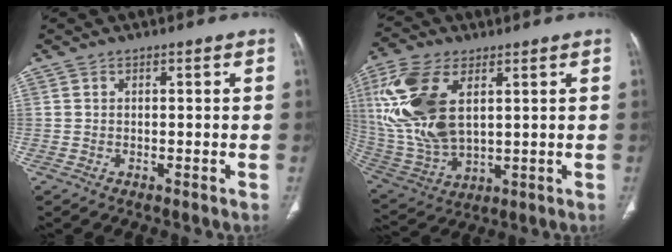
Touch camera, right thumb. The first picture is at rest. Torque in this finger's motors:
{"motor_torque": [0.75, 4.26, 2.03, 0.74, 0.29]}